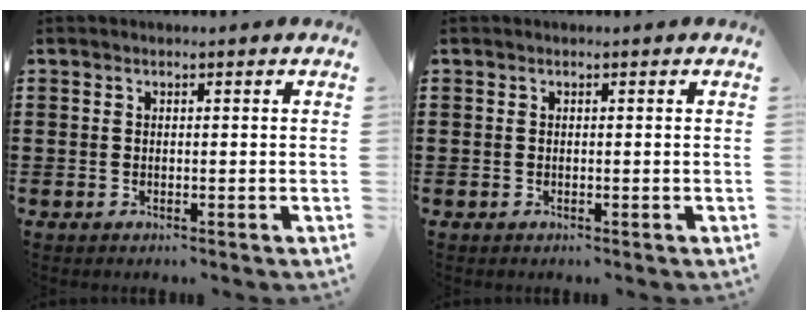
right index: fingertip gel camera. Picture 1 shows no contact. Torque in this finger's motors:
{"motor_torque": [0.00, 0.00, 0.00, 0.00]}